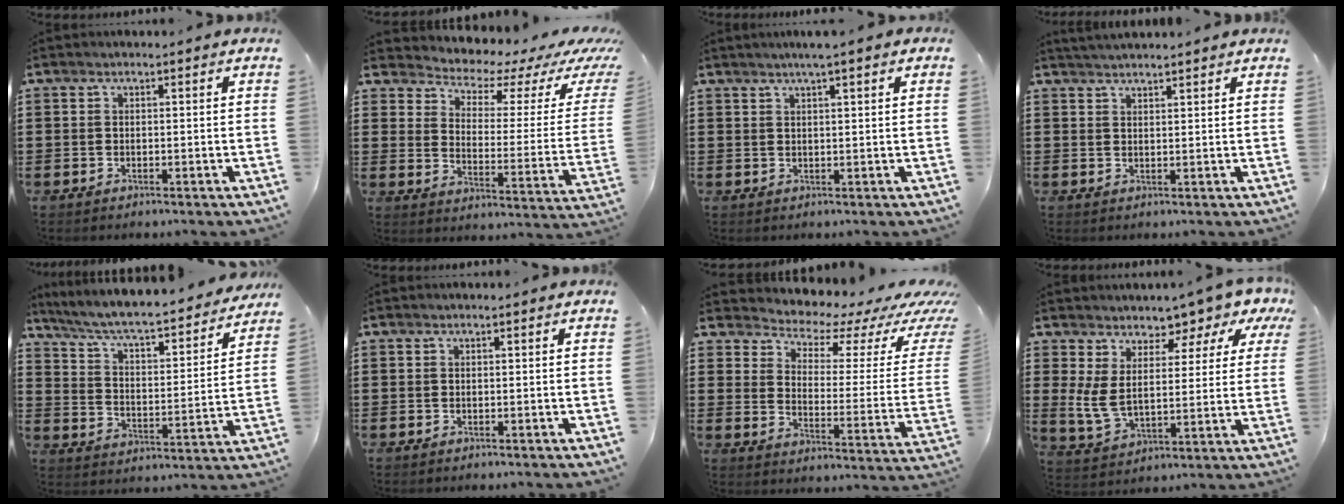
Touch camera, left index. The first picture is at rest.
{"total": 4.2, "force": [3.9, 1.2, 1.3], "torque": [-0.043, -0.038, 0.059]}
{"total": 2.4, "force": [1.7, -0.2, 1.7], "torque": [-0.035, 0.003, 0.030]}
{"total": 1.9, "force": [1.9, 0.0, 0.2], "torque": [-0.007, 0.000, 0.038]}
{"total": 6.0, "force": [5.4, 0.5, 2.7], "torque": [-0.076, -0.041, 0.085]}
{"total": 0.0}
{"total": 4.8, "force": [4.4, 1.3, 1.3], "torque": [-0.038, -0.044, 0.068]}
{"total": 6.8, "force": [4.1, 3.3, 4.3], "torque": [-0.101, -0.026, 0.067]}